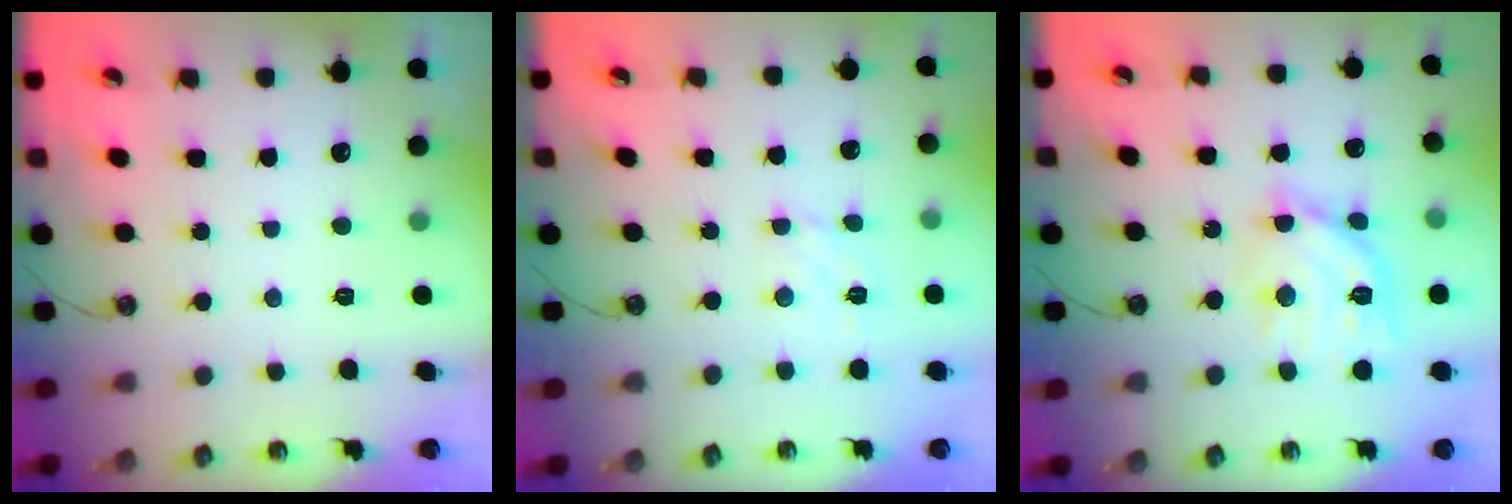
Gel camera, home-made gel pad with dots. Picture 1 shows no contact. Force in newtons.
{"total": 2.4, "press": 2.4, "slide": 0.3}
{"total": 14.8, "press": 14.8, "slide": 0.9}